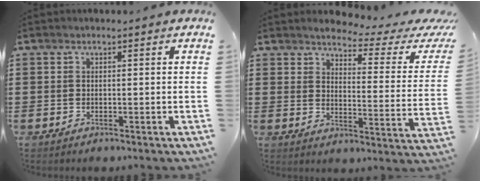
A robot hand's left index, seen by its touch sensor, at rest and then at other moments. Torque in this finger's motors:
{"motor_torque": [0.95, -1.19, 0.33, 0.04]}